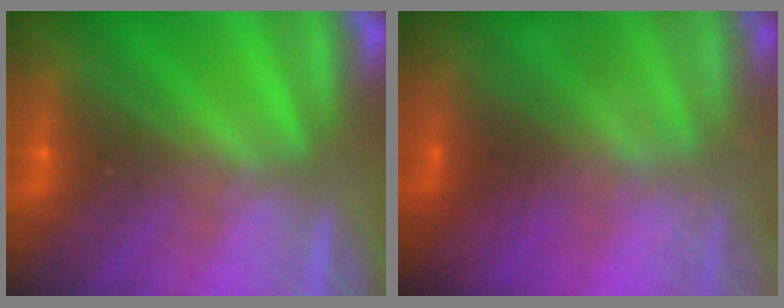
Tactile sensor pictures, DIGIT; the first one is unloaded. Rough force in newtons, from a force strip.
{"total": 1.4}